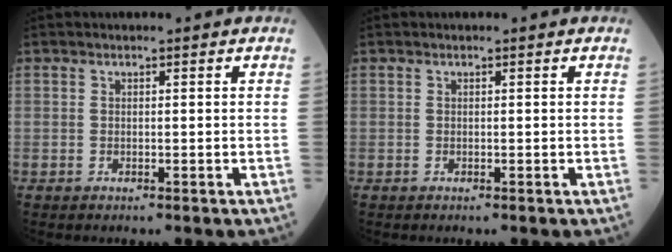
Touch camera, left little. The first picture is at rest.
{"total": 0.0}